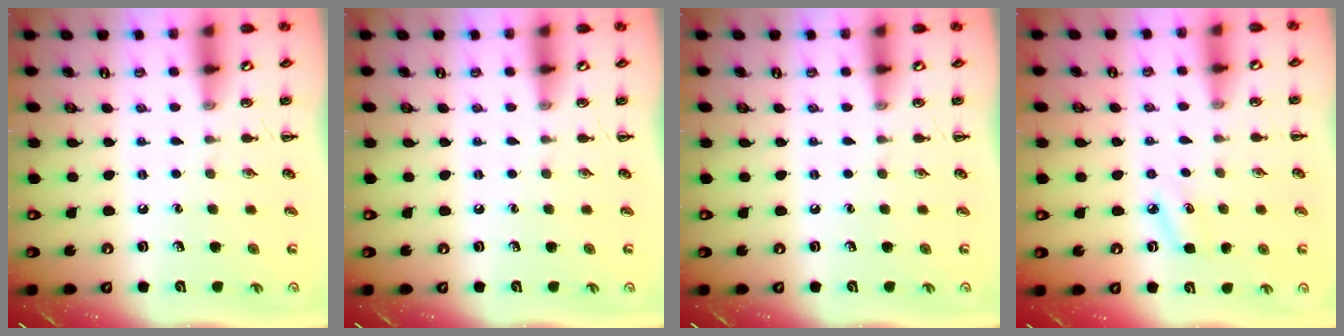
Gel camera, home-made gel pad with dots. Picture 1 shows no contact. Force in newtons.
{"total": 0.0}
{"total": 0.0}
{"total": 5.3, "press": 5.0, "slide": 1.7}